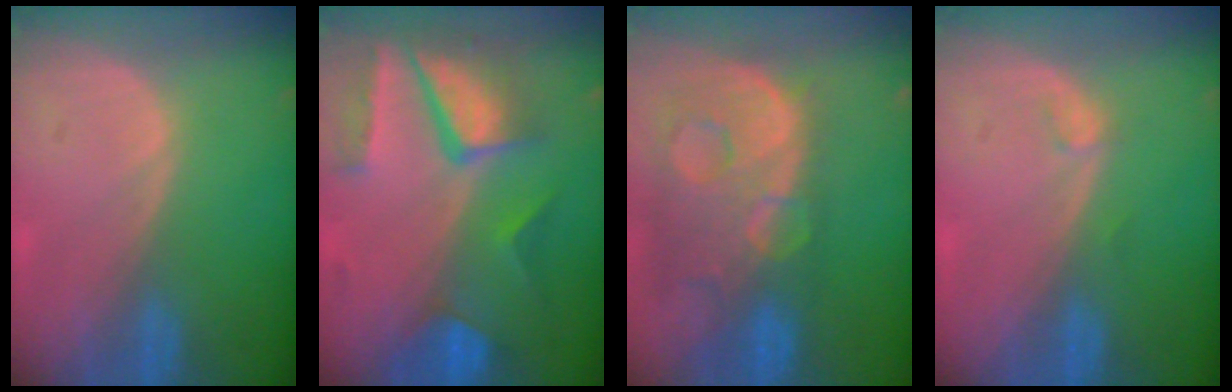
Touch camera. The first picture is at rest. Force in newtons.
{"total": 10.5, "press": 8.8, "slide": 5.7}
{"total": 13.7, "press": 11.1, "slide": 8.0}
{"total": 0.8, "press": 0.7, "slide": 0.1}